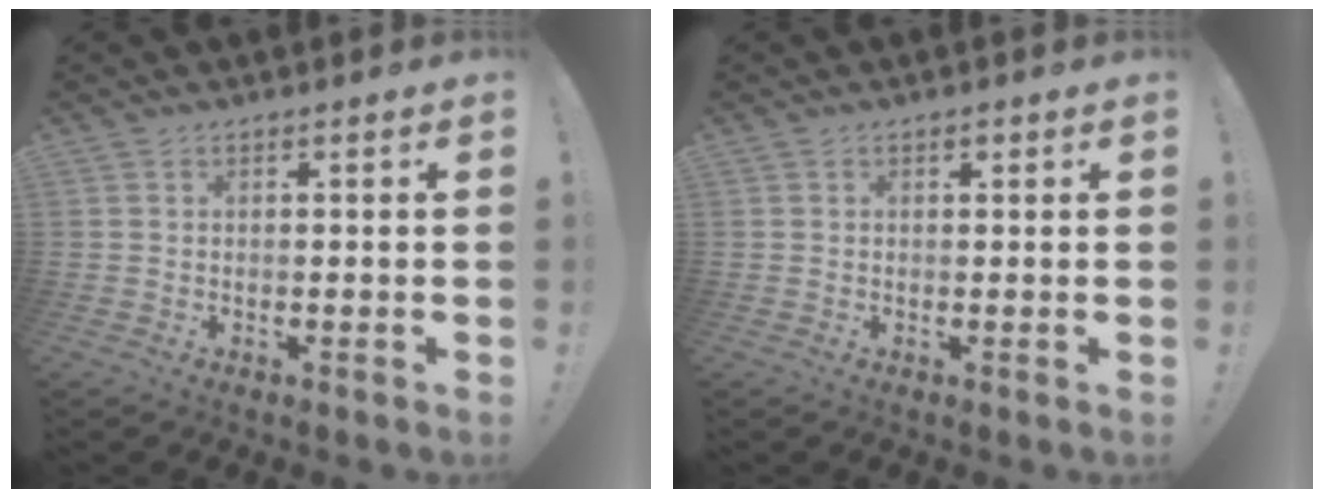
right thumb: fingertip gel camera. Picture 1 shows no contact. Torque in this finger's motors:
{"motor_torque": [0.03, 0.19, 0.51, -0.03, -0.04]}